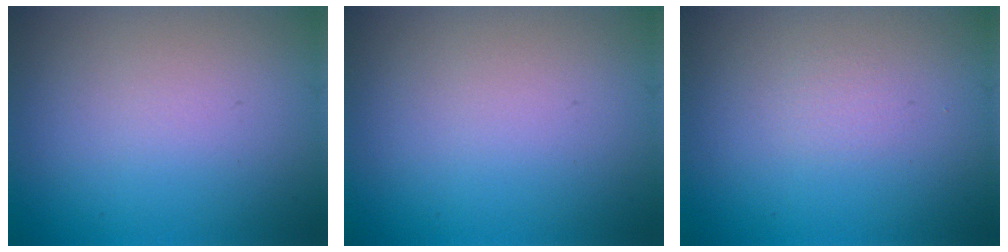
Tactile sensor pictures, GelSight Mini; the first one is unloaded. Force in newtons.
{"total": 0.0}
{"total": 0.5, "press": 0.5, "slide": 0.0}